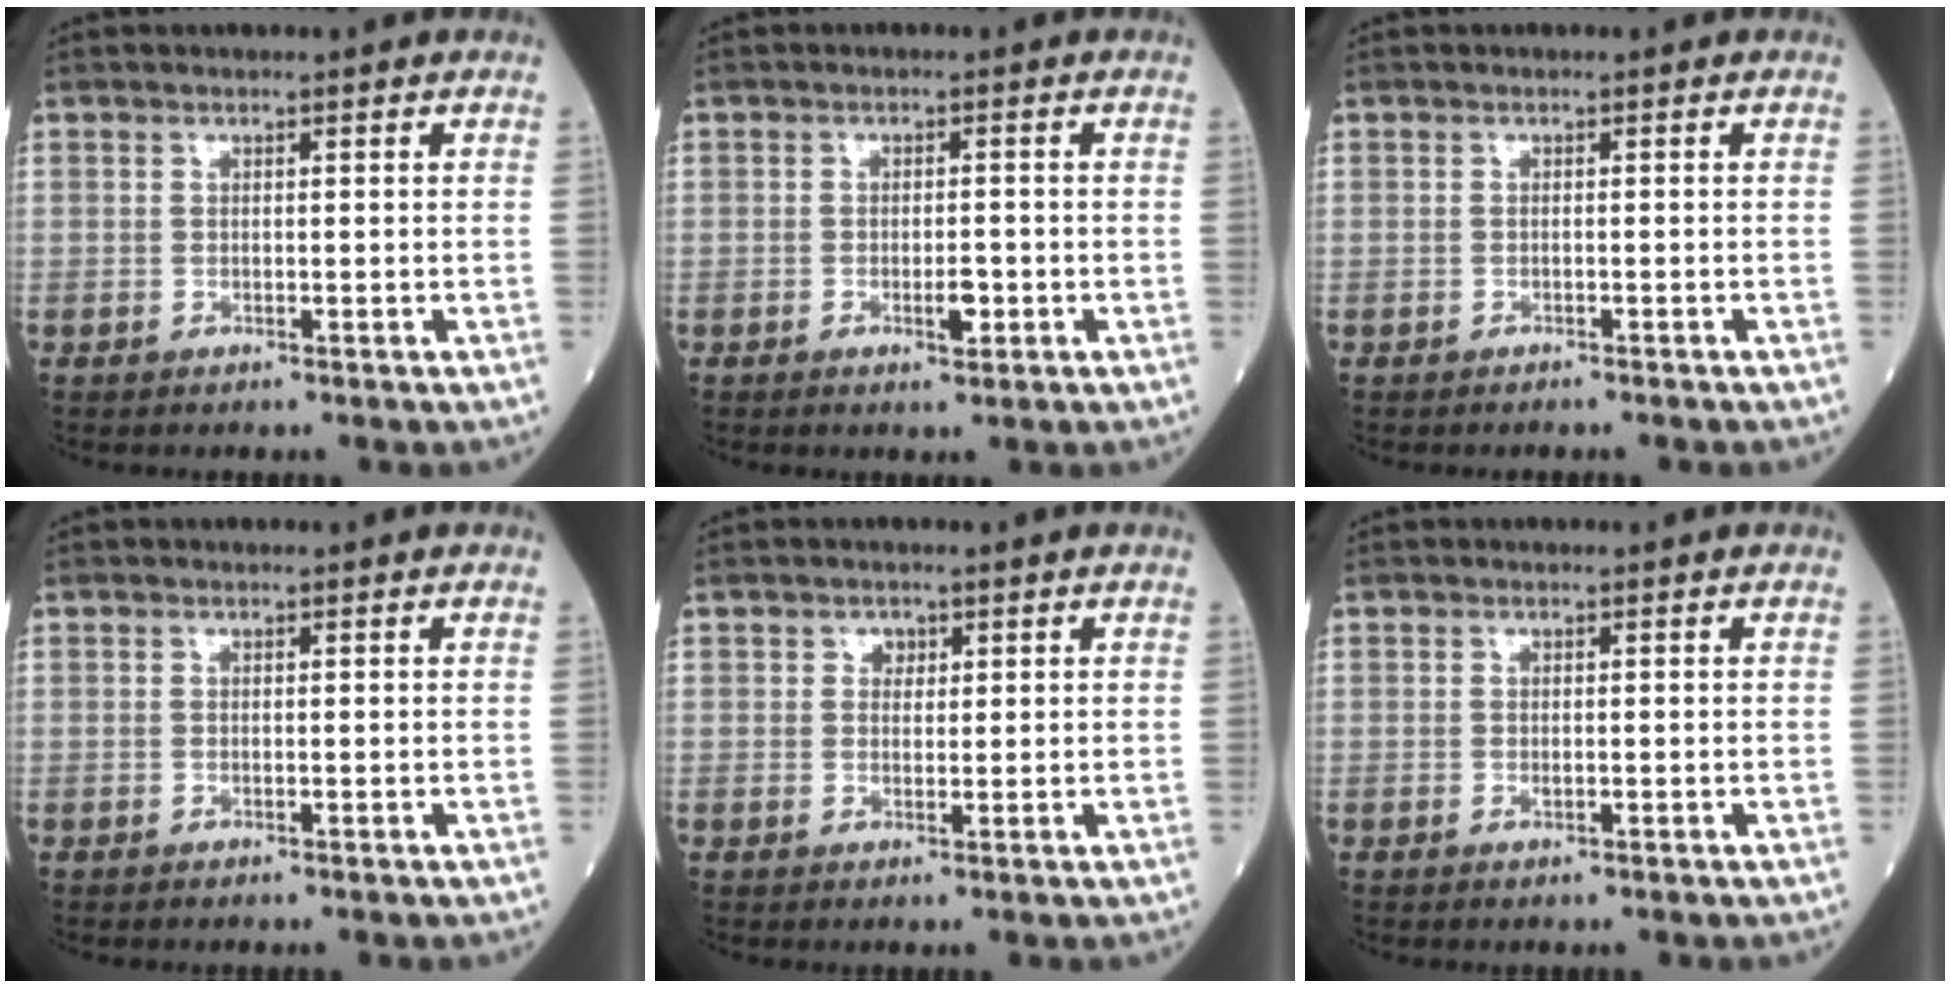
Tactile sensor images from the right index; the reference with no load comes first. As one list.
[{"total": 2.6, "force": [-0.9, 0.8, 2.3], "torque": [-0.037, 0.000, -0.011]}, {"total": 1.4, "force": [-1.3, 0.1, 0.6], "torque": [-0.012, -0.001, -0.015]}, {"total": 0.0}, {"total": 1.5, "force": [0.7, 1.2, 0.6], "torque": [-0.003, 0.000, 0.007]}, {"total": 0.7, "force": [-0.2, 0.3, 0.7], "torque": [-0.014, -0.002, -0.001]}]